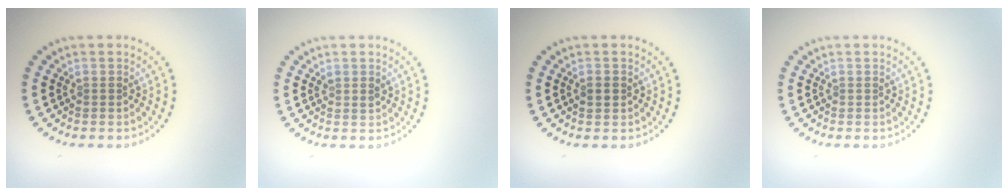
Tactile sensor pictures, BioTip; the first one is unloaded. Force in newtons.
{"total": 0.9, "press": 0.8, "slide": 0.5}
{"total": 1.5, "press": 1.5, "slide": 0.1}
{"total": 0.0}